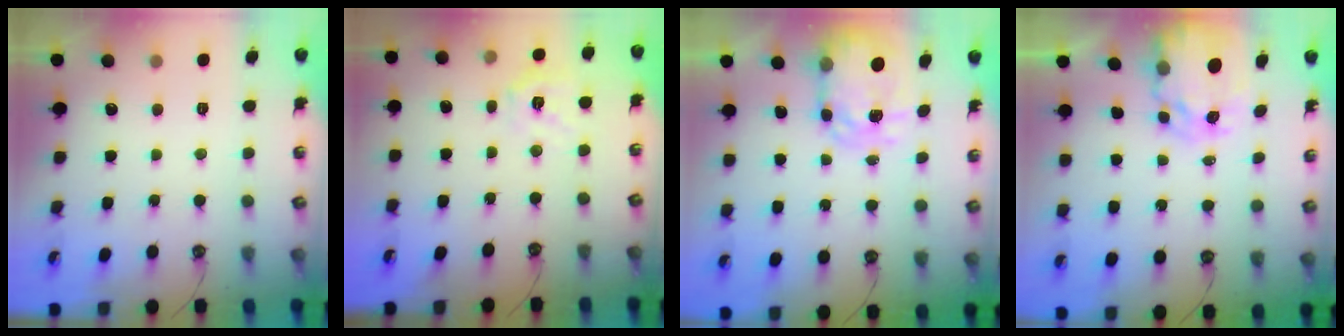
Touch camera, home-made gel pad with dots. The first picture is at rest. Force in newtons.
{"total": 11.1, "press": 11.0, "slide": 1.5}
{"total": 6.2, "press": 6.1, "slide": 0.5}
{"total": 6.0, "press": 6.0, "slide": 0.7}